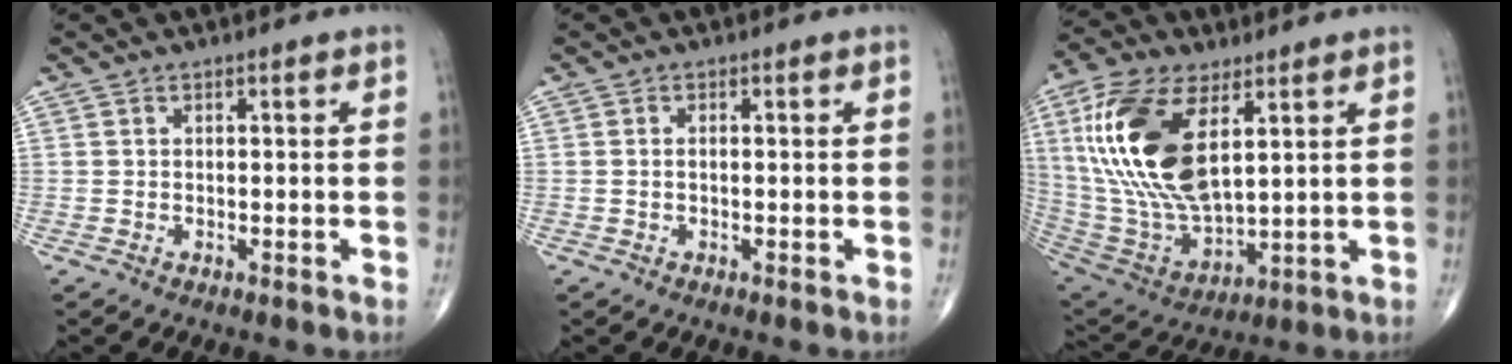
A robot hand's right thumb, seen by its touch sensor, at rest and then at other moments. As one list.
[{"total": 0.6, "force": [-0.1, 0.2, 0.5], "torque": [-0.011, 0.000, -0.003]}, {"total": 22.1, "force": [6.6, 10.5, 18.2], "torque": [-0.375, -0.028, 0.130]}]